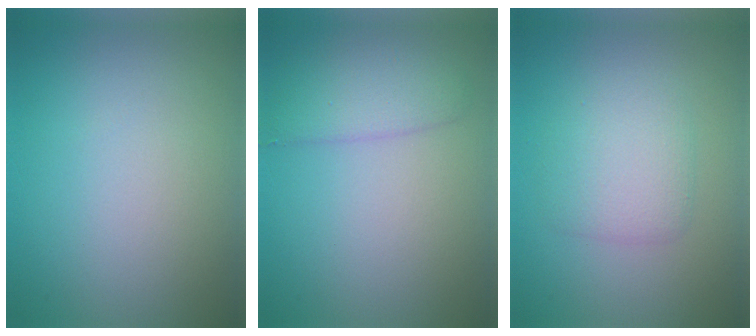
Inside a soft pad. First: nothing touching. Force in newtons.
{"total": 2.9, "press": 2.9, "slide": 0.1}
{"total": 2.8, "press": 2.8, "slide": 0.1}